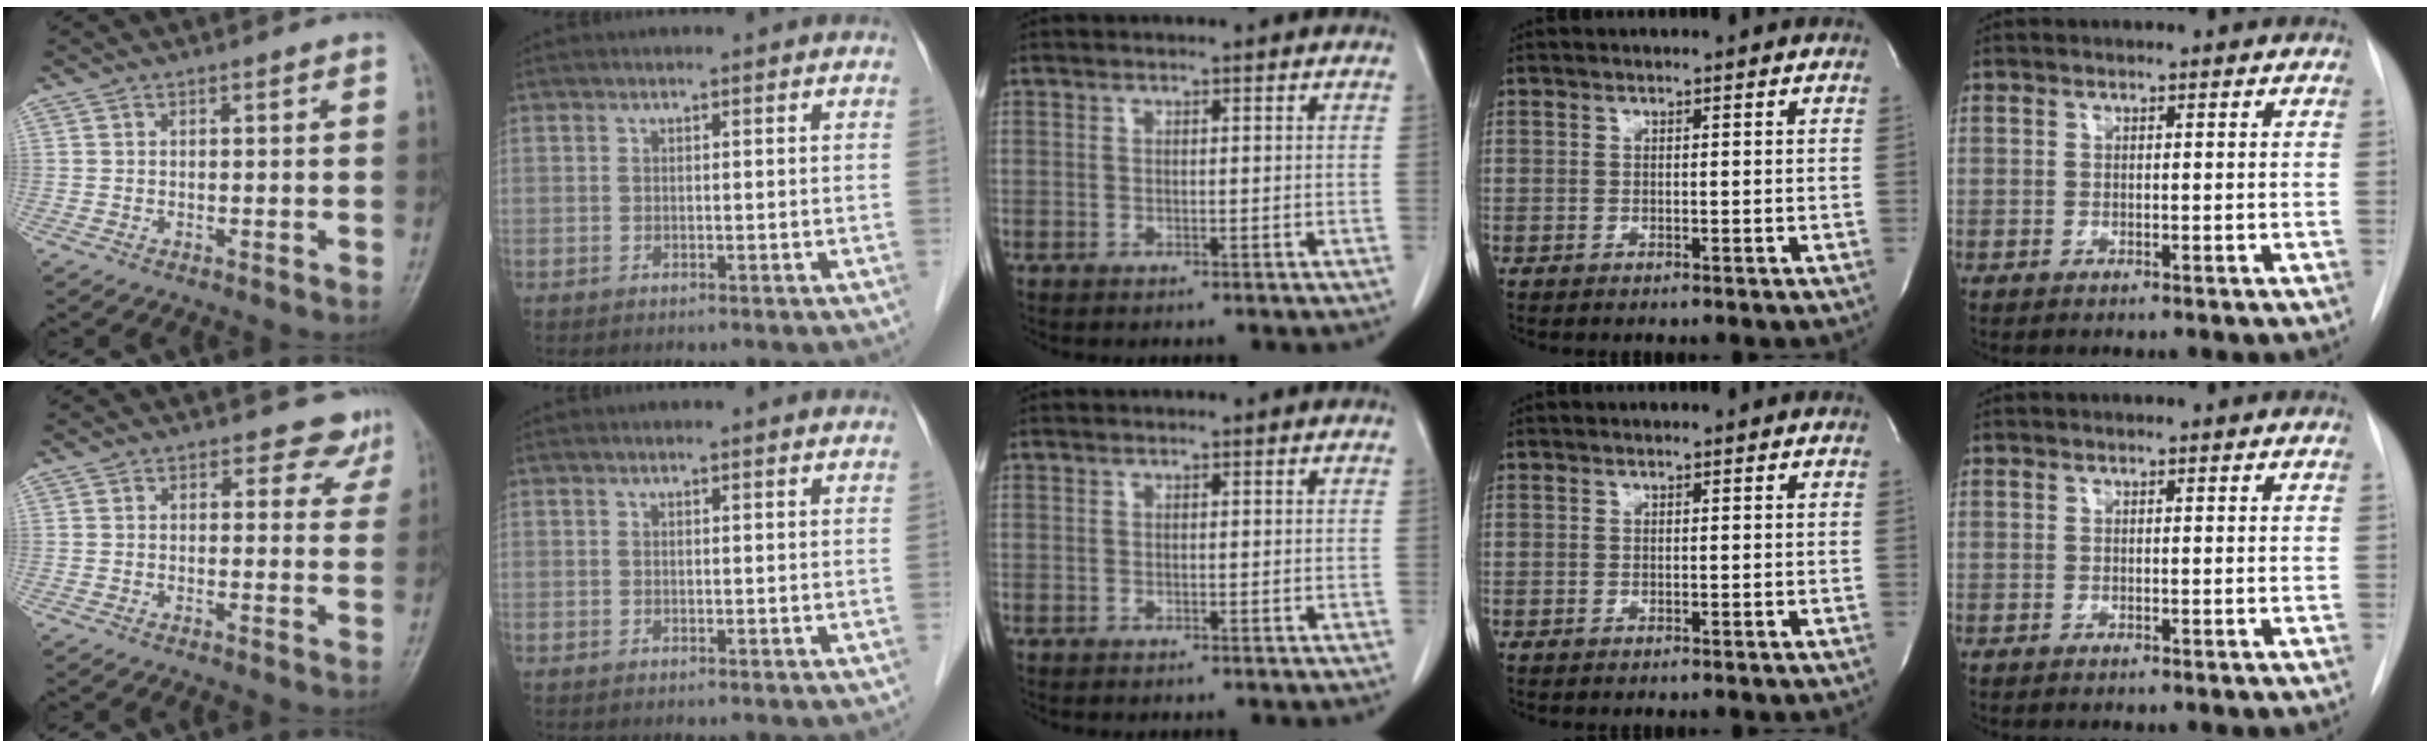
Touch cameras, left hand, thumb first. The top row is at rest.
{"thumb": {"total": 4.8, "force": [4.0, 2.7, 0.3], "torque": [0.030, -0.024, 0.027]}, "index": {"total": 0.7, "force": [0.7, 0.0, 0.2], "torque": [-0.010, 0.001, 0.004]}}